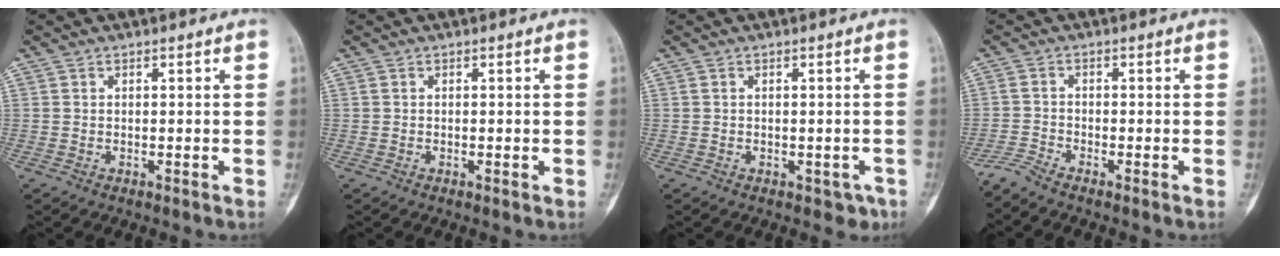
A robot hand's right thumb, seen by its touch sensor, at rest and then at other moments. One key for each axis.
{"total": 0.6, "fx": -0.1, "fy": 0.2, "fz": 0.5, "tx": -0.007, "ty": -0.001, "tz": -0.002}
{"total": 2.4, "fx": -1.1, "fy": 1.8, "fz": 1.2, "tx": 0.000, "ty": 0.007, "tz": -0.009}
{"total": 2.4, "fx": -2.3, "fy": -0.4, "fz": 0.6, "tx": -0.027, "ty": -0.005, "tz": -0.058}